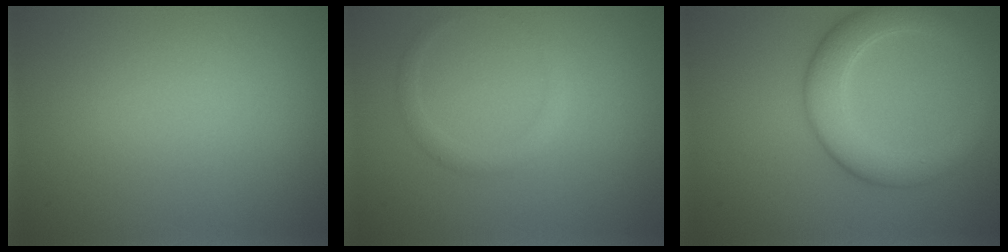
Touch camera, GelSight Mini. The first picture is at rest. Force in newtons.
{"total": 1.3, "press": 1.3, "slide": 0.1}
{"total": 5.1, "press": 5.1, "slide": 0.3}